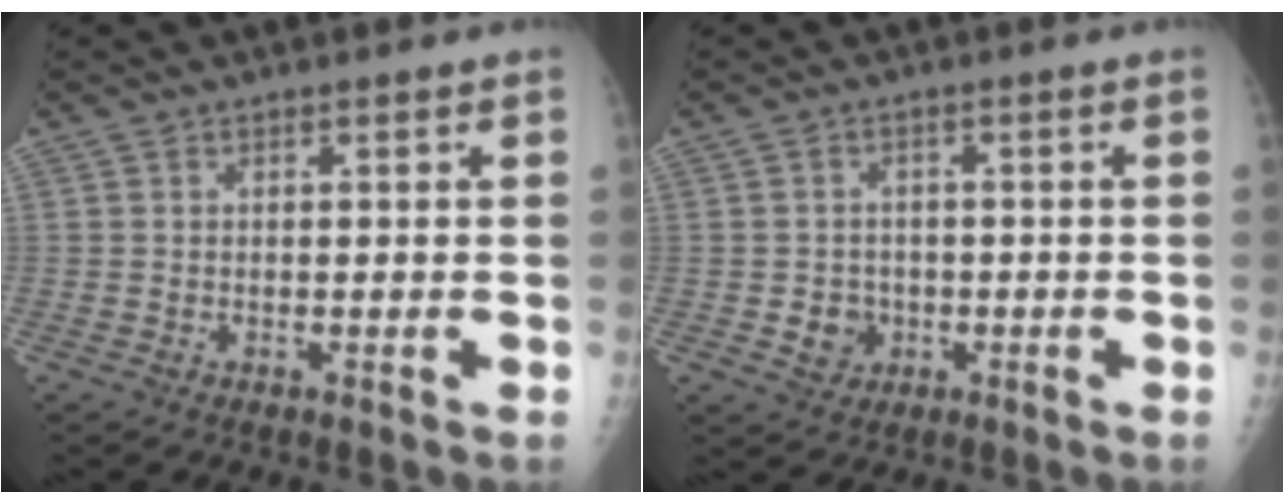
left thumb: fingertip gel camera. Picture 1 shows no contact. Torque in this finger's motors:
{"motor_torque": [-0.03, 0.04, 0.08, -0.09, 0.00]}